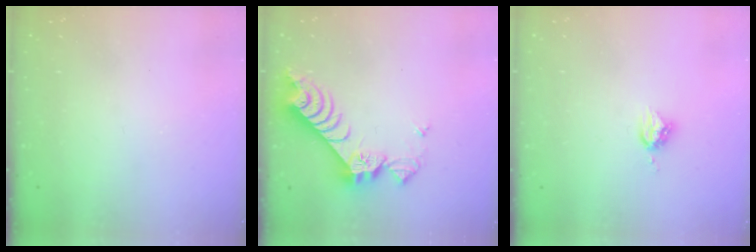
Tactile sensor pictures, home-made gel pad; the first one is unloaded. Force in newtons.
{"total": 8.4, "press": 8.4, "slide": 1.0}
{"total": 5.1, "press": 5.1, "slide": 0.0}